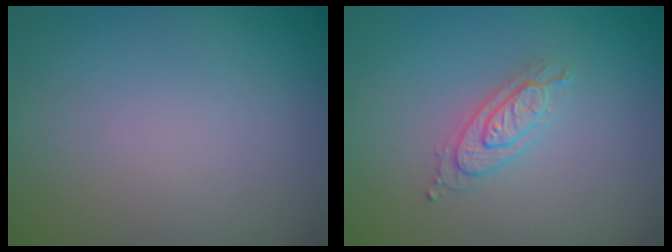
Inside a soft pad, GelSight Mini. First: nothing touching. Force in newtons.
{"total": 2.2, "press": 2.1, "slide": 0.5}